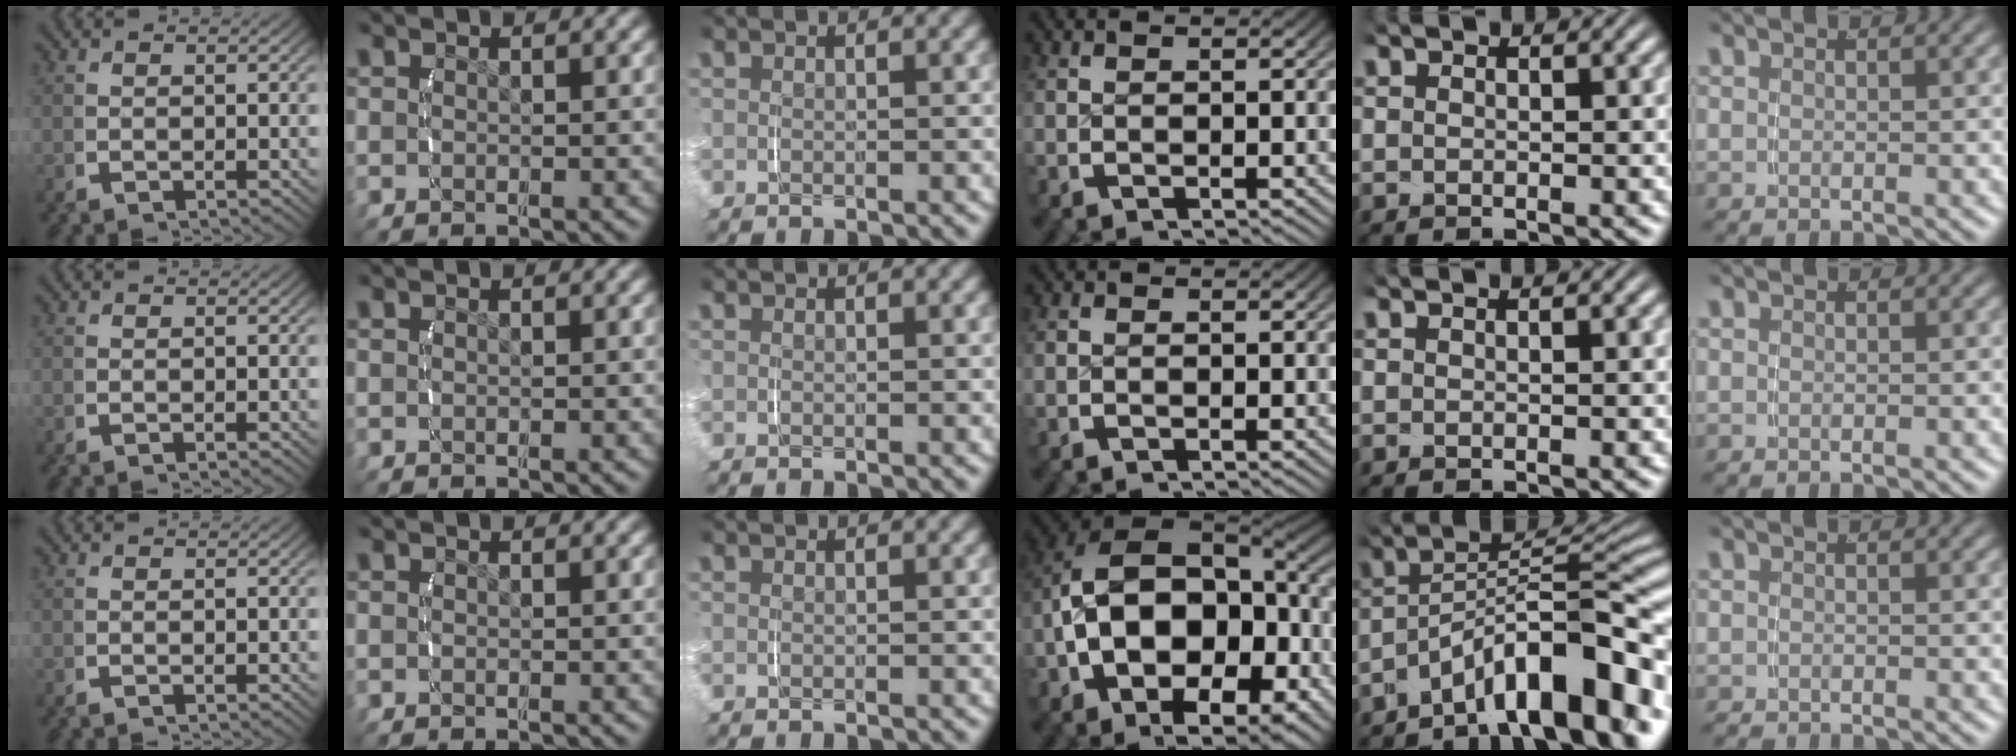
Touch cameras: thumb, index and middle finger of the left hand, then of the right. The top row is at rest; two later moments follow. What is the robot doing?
{"motion": "grasp_and_lifting", "object": "velcro strap"}